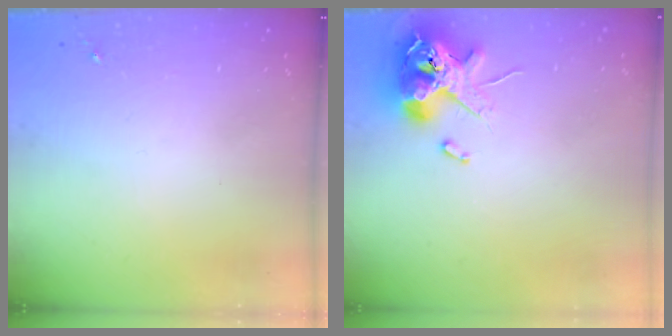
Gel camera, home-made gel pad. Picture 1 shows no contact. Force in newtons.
{"total": 12.2, "press": 12.1, "slide": 2.0}